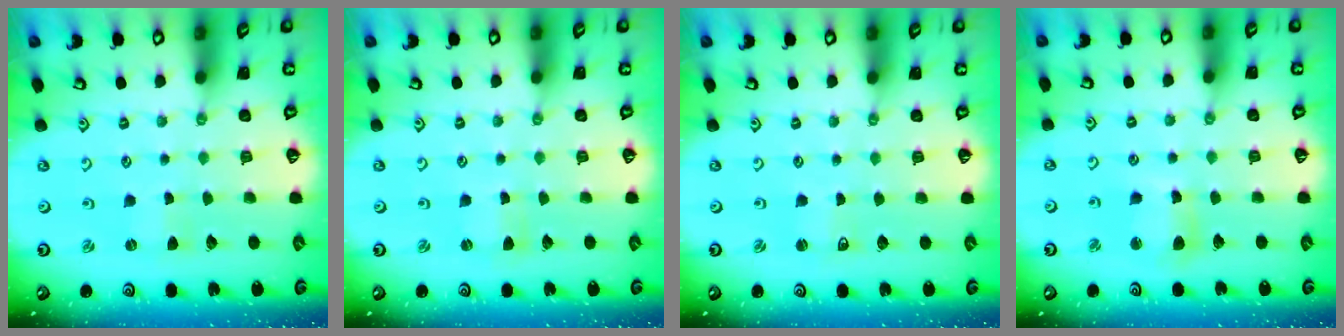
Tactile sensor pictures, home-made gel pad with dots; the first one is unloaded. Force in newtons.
{"total": 0.0}
{"total": 1.4, "press": 1.4, "slide": 0.1}
{"total": 7.3, "press": 7.2, "slide": 1.0}